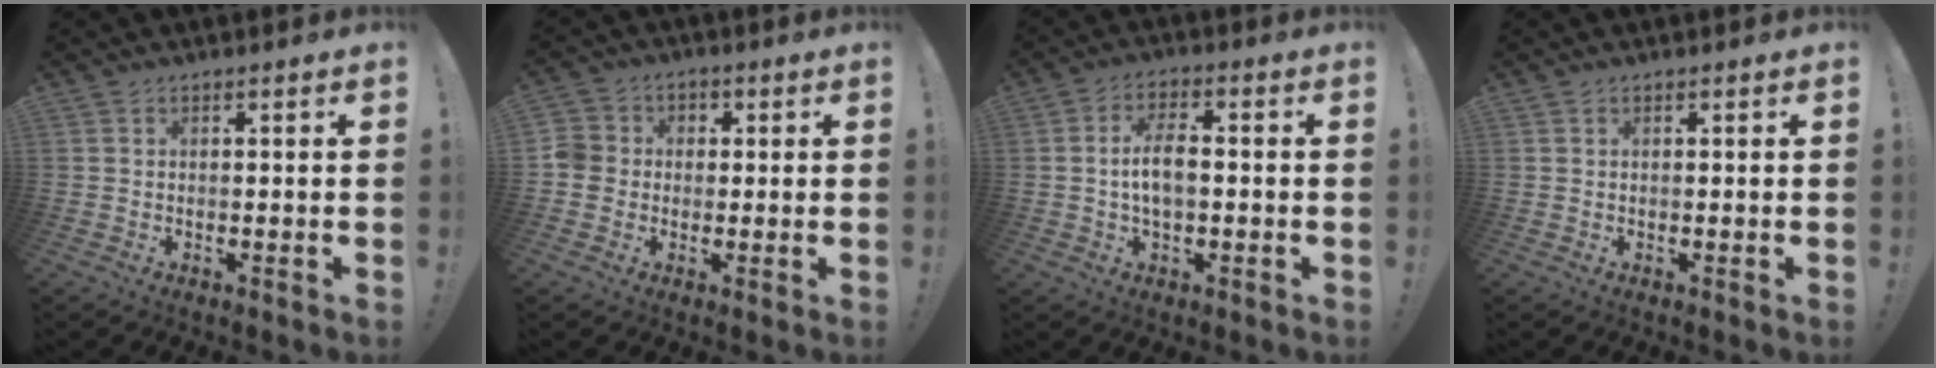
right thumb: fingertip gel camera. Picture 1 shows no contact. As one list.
[{"total": 6.3, "force": [-0.7, 6.0, 1.9], "torque": [-0.035, 0.022, -0.011]}, {"total": 7.5, "force": [-0.5, 3.7, 6.5], "torque": [-0.121, 0.009, -0.009]}, {"total": 0.0}]